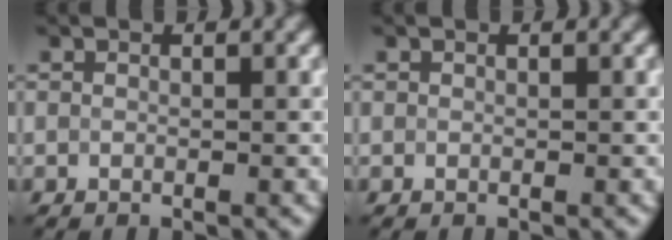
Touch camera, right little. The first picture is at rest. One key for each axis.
{"total": 0.0}